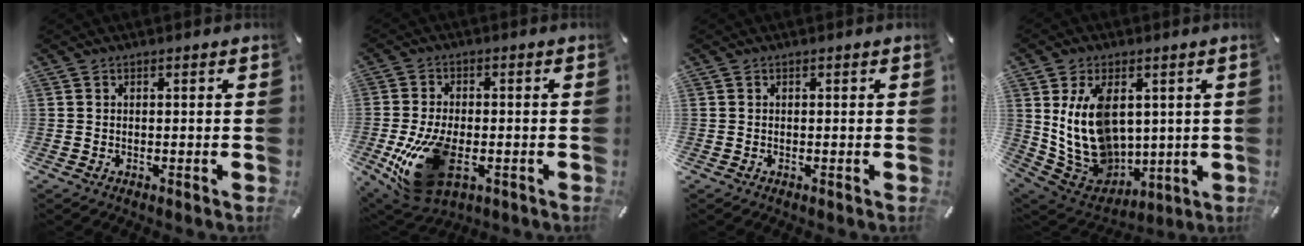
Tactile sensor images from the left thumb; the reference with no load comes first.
{"total": 17.0, "force": [-4.5, 9.6, 13.3], "torque": [-0.271, -0.005, -0.066]}
{"total": 0.0}
{"total": 14.7, "force": [3.6, 10.7, 9.3], "torque": [-0.201, -0.023, 0.074]}